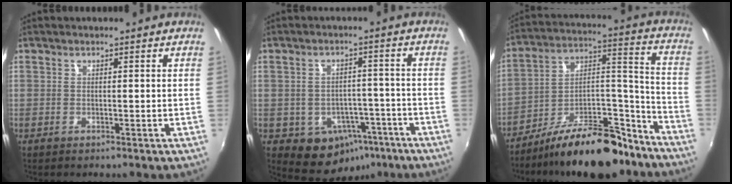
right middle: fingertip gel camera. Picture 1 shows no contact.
{"total": 9.5, "force": [-5.0, 7.4, 3.5], "torque": [-0.065, 0.025, -0.038]}
{"total": 21.1, "force": [-16.3, 7.3, 11.2], "torque": [-0.170, 0.032, -0.244]}